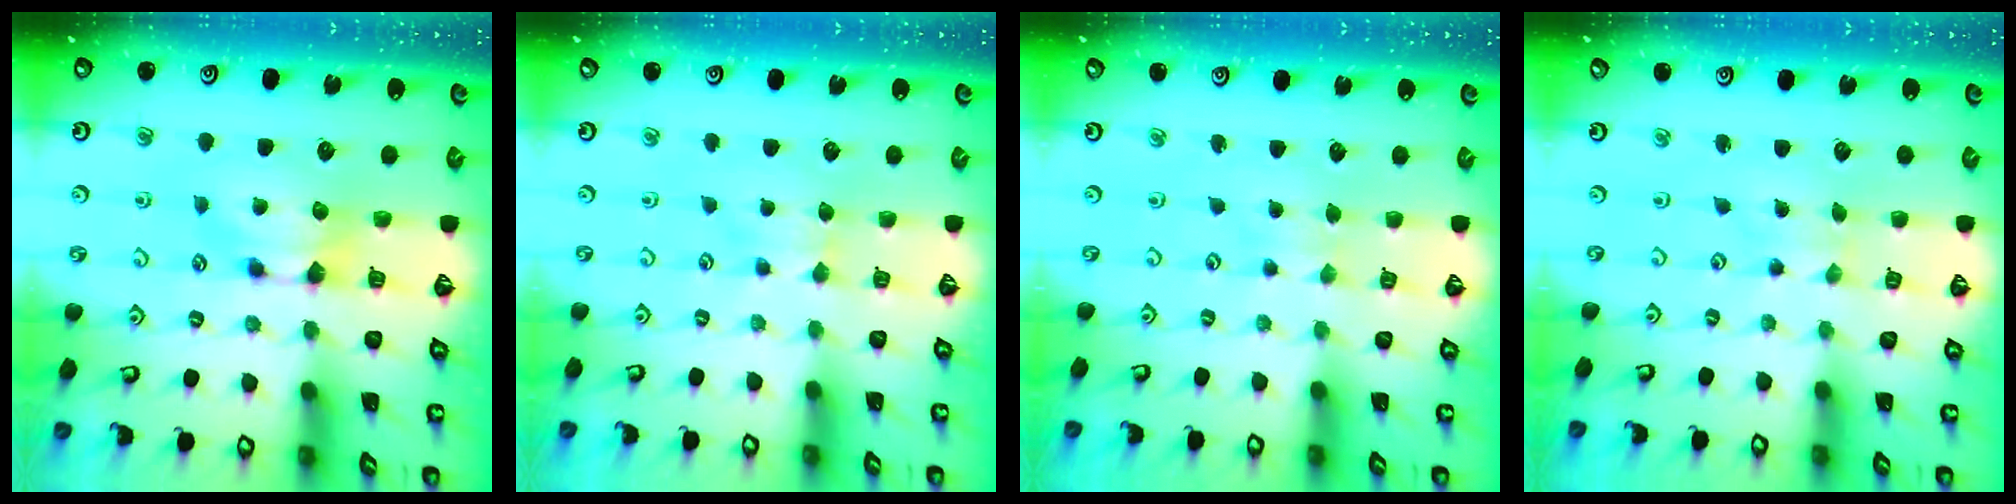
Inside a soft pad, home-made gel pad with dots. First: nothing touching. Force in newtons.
{"total": 2.0, "press": 1.9, "slide": 0.5}
{"total": 2.9, "press": 2.9, "slide": 0.0}
{"total": 3.2, "press": 3.2, "slide": 0.0}